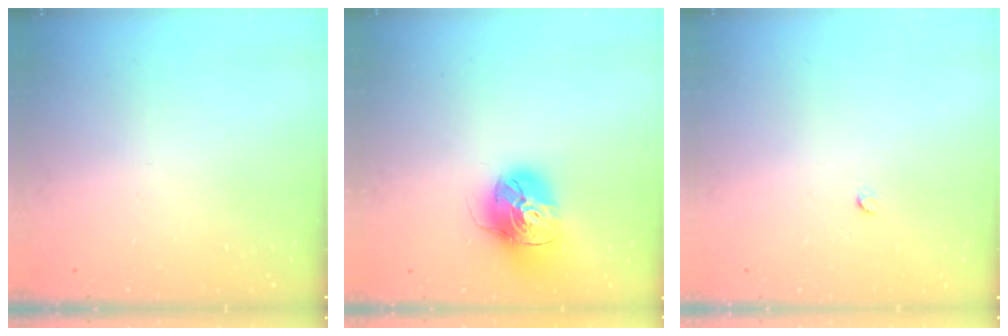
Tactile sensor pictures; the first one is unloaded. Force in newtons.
{"total": 16.6, "press": 16.6, "slide": 1.6}
{"total": 2.2, "press": 2.2, "slide": 0.3}